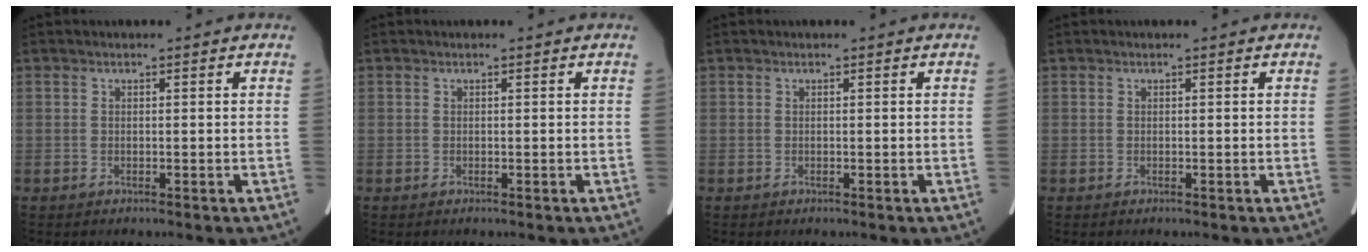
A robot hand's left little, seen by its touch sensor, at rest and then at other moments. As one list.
[{"total": 0.0}, {"total": 0.0}, {"total": 0.0}]